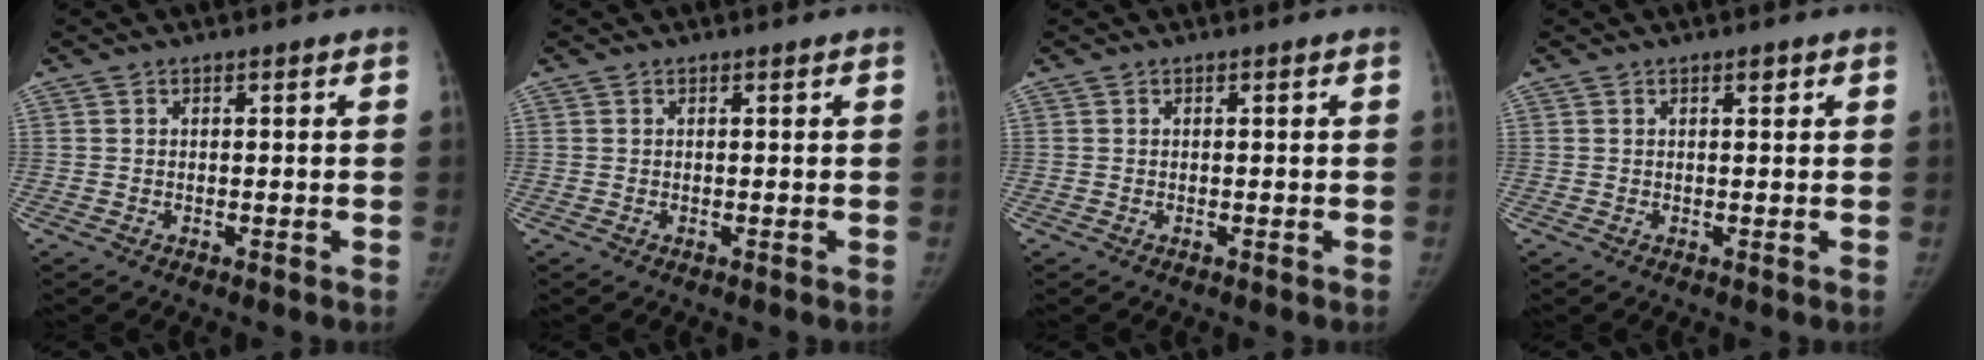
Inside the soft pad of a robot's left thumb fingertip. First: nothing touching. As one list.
[{"total": 0.0}, {"total": 0.0}, {"total": 1.0, "force": [0.6, 0.5, 0.6], "torque": [-0.001, 0.000, 0.007]}]